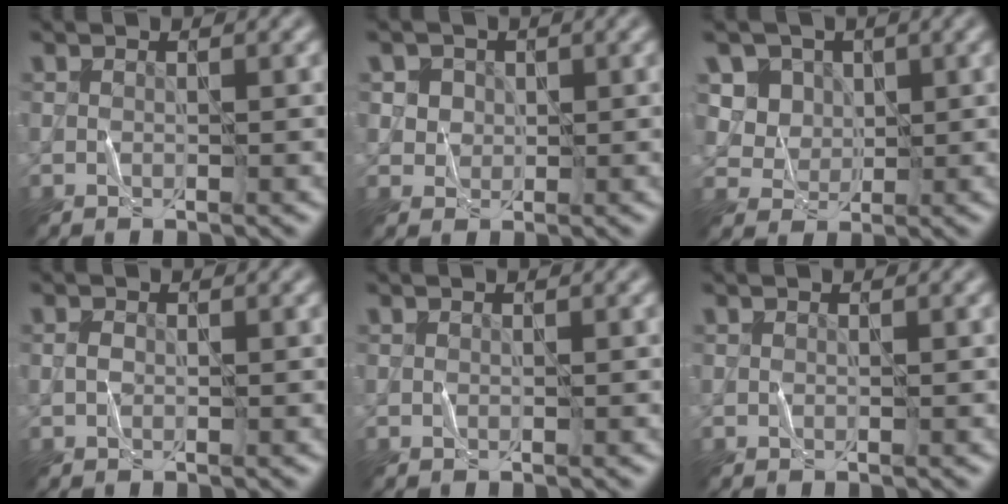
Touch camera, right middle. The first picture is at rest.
{"total": 3.8, "force": [1.7, 3.1, 1.5], "torque": [-0.027, 0.008, 0.027]}
{"total": 6.3, "force": [2.8, 5.0, 2.6], "torque": [-0.057, 0.000, 0.049]}
{"total": 0.7, "force": [-0.1, 0.5, 0.5], "torque": [-0.010, 0.001, -0.005]}
{"total": 0.0}
{"total": 0.0}